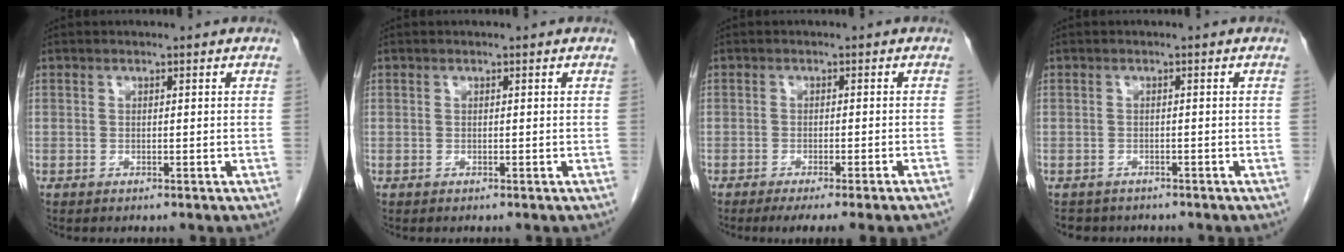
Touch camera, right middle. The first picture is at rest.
{"total": 0.0}
{"total": 8.7, "force": [-7.1, -0.7, 4.9], "torque": [-0.044, -0.015, -0.096]}
{"total": 3.5, "force": [-3.0, 1.7, 0.3], "torque": [-0.009, 0.001, -0.040]}